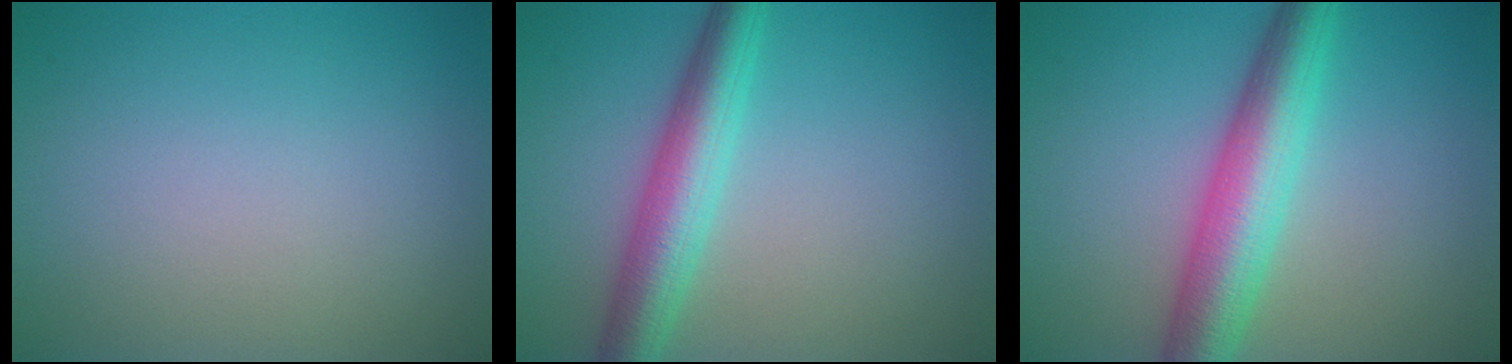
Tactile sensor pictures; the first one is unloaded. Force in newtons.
{"total": 5.1, "press": 5.1, "slide": 0.1}
{"total": 6.6, "press": 6.6, "slide": 0.1}